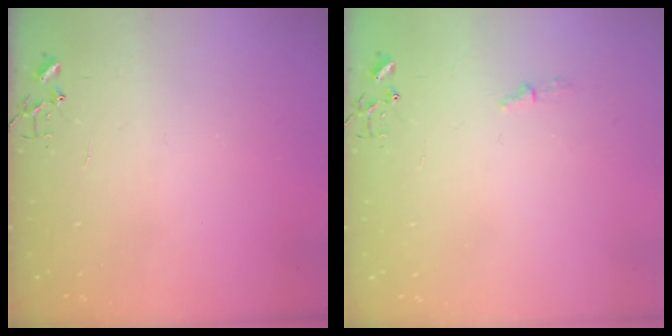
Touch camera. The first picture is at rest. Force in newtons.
{"total": 3.8, "press": 3.7, "slide": 0.5}